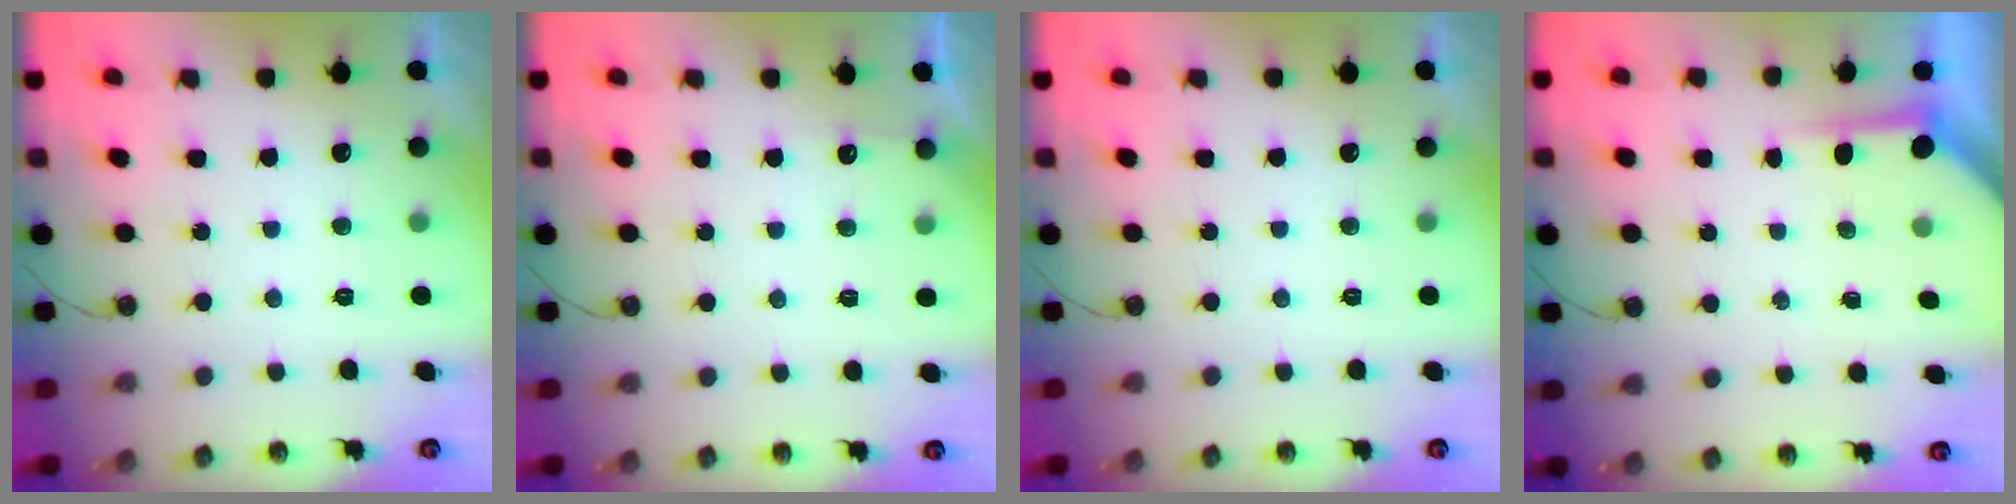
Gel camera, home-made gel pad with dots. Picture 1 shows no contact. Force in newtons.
{"total": 3.0, "press": 2.9, "slide": 0.4}
{"total": 0.0}
{"total": 3.7, "press": 3.7, "slide": 0.3}